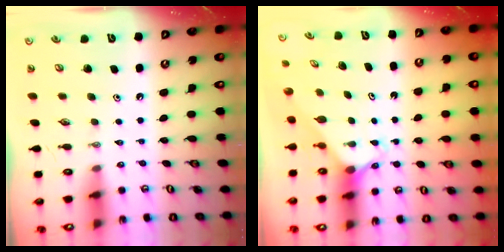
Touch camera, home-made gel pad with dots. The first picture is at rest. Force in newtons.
{"total": 2.4, "press": 2.4, "slide": 0.2}